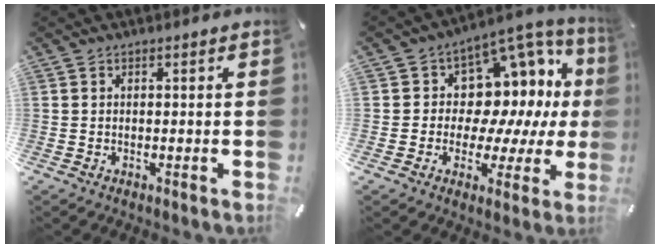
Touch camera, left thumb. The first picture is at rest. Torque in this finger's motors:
{"motor_torque": [0.32, 0.19, 0.10, -0.03, 0.12]}